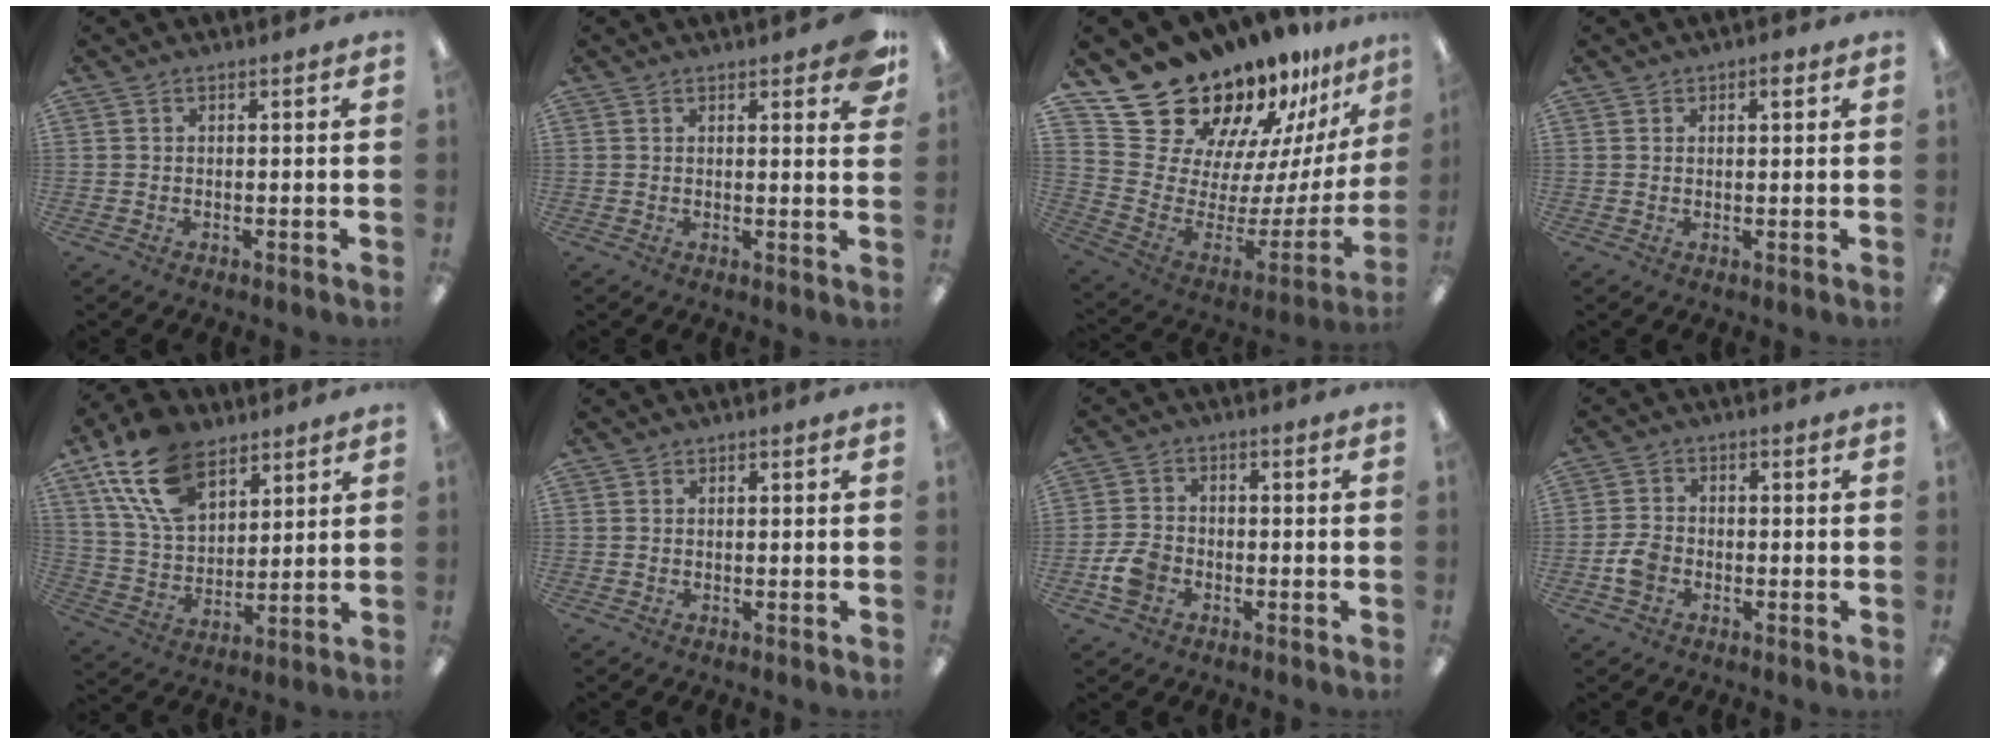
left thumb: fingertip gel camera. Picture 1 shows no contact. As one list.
[{"total": 4.9, "force": [3.3, 1.3, 3.4], "torque": [-0.034, -0.017, 0.049]}, {"total": 19.2, "force": [17.2, 7.3, 4.2], "torque": [-0.068, -0.163, 0.323]}, {"total": 2.0, "force": [1.3, 1.2, 1.1], "torque": [-0.006, -0.001, 0.018]}, {"total": 18.0, "force": [10.5, 10.6, 10.0], "torque": [-0.210, -0.031, 0.196]}, {"total": 0.0}, {"total": 6.4, "force": [-2.4, 4.8, 3.5], "torque": [-0.072, 0.014, -0.044]}, {"total": 4.8, "force": [-1.8, 3.6, 2.6], "torque": [-0.055, 0.010, -0.036]}]